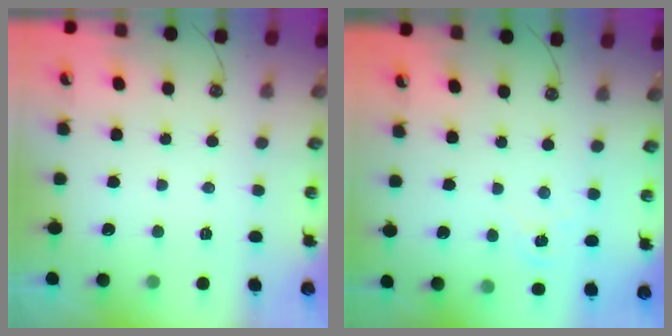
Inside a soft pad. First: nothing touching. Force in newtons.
{"total": 1.3, "press": 1.3, "slide": 0.2}